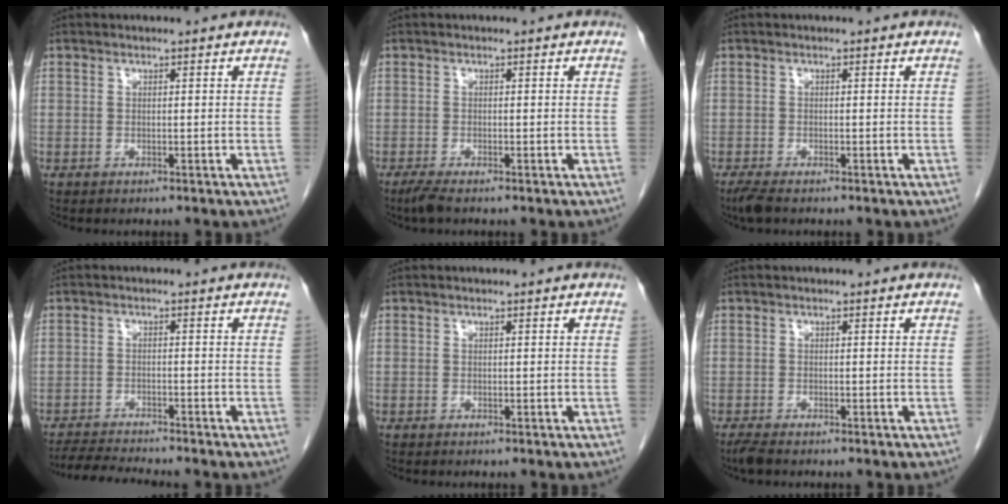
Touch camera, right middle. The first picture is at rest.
{"total": 1.9, "force": [-1.4, 0.1, 1.2], "torque": [-0.034, -0.008, -0.030]}
{"total": 2.6, "force": [-2.0, 0.6, 1.6], "torque": [-0.038, -0.010, -0.035]}
{"total": 5.3, "force": [-5.1, -0.6, 1.3], "torque": [-0.022, -0.020, -0.088]}
{"total": 0.0}
{"total": 2.0, "force": [-1.6, 0.4, 1.1], "torque": [-0.031, -0.008, -0.029]}